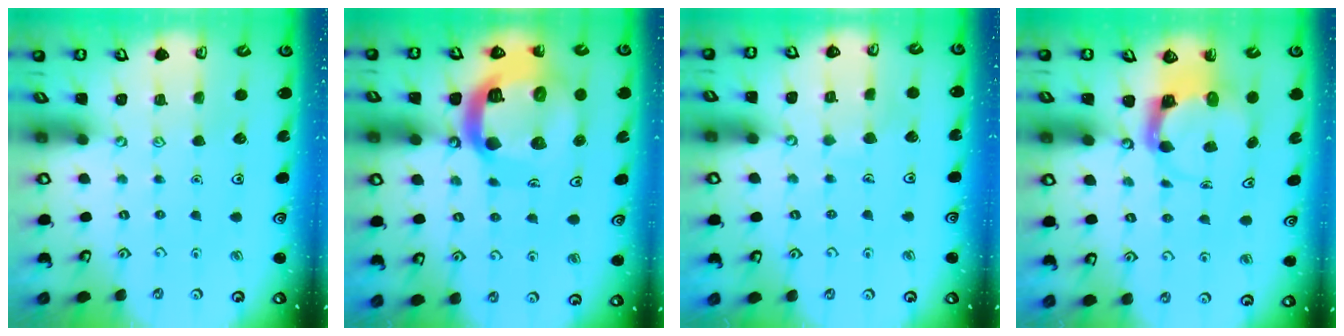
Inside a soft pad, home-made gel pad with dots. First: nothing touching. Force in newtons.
{"total": 22.0, "press": 21.8, "slide": 2.4}
{"total": 2.7, "press": 2.7, "slide": 0.1}
{"total": 3.7, "press": 3.7, "slide": 0.5}